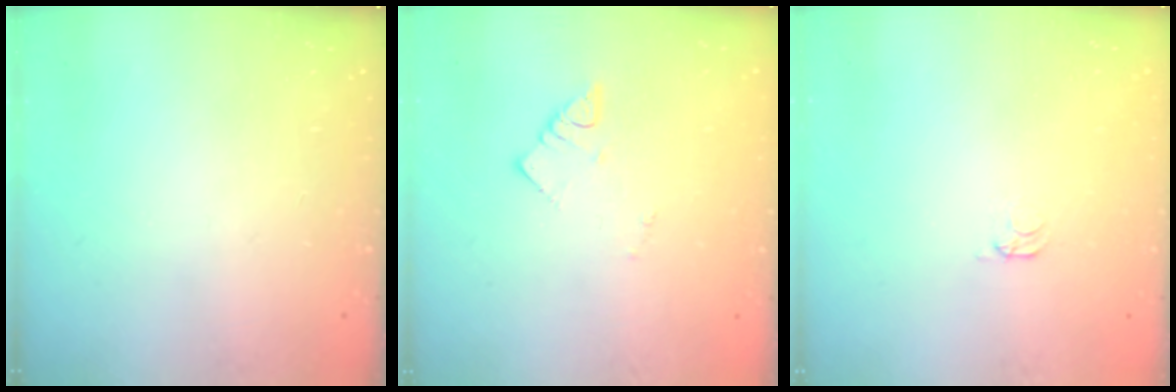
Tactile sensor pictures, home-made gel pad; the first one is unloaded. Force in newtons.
{"total": 2.7, "press": 2.7, "slide": 0.1}
{"total": 1.6, "press": 1.6, "slide": 0.4}